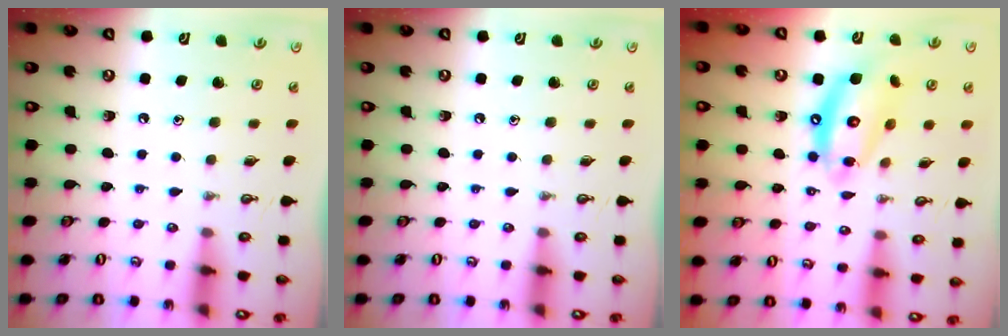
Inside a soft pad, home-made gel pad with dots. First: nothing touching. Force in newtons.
{"total": 0.0}
{"total": 12.2, "press": 12.1, "slide": 1.1}